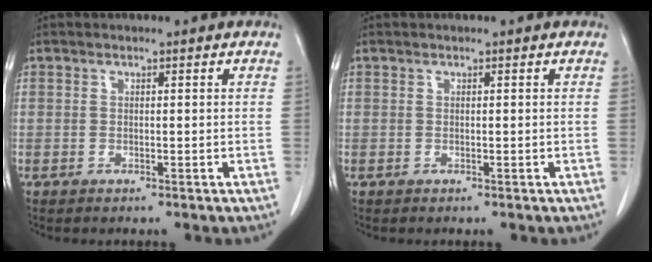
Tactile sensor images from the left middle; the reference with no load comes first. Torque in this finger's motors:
{"motor_torque": [0.17, -0.17, 0.03, -0.01]}